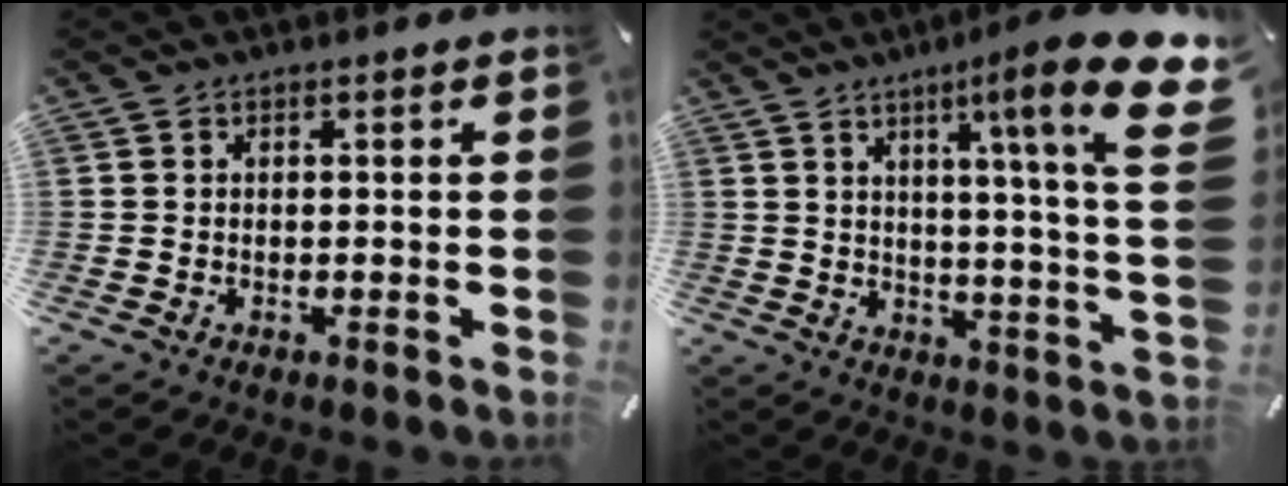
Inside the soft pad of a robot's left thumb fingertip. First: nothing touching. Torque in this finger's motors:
{"motor_torque": [2.63, 2.38, 0.44, -0.43, 0.42]}